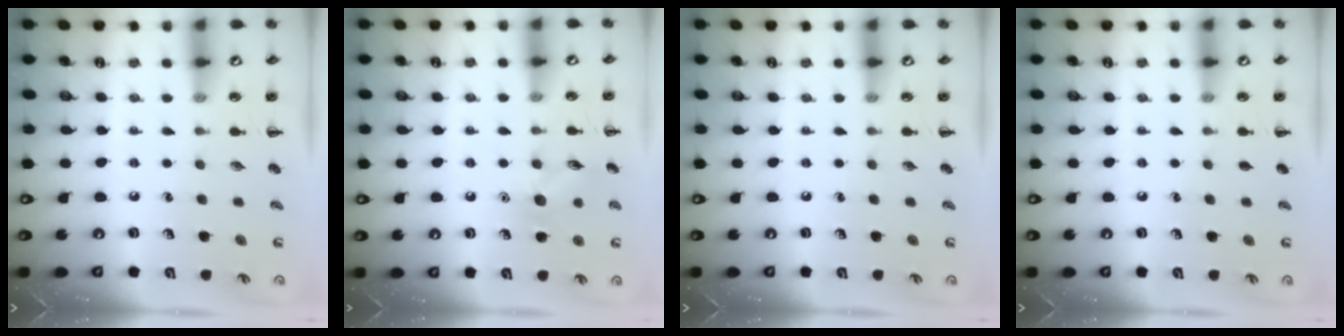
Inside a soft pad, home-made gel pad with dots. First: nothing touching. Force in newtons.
{"total": 7.9, "press": 7.8, "slide": 0.8}
{"total": 0.0}
{"total": 0.0}